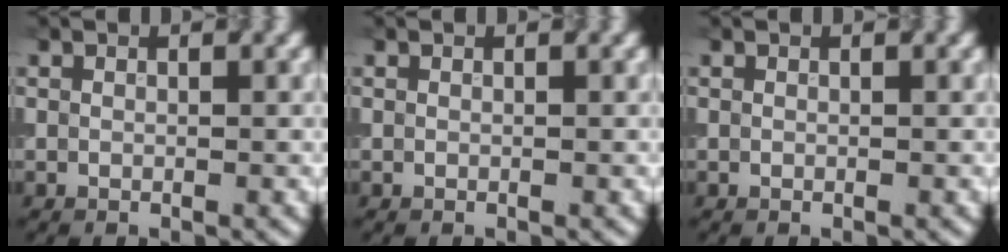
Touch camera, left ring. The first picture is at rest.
{"total": 0.0}
{"total": 0.0}